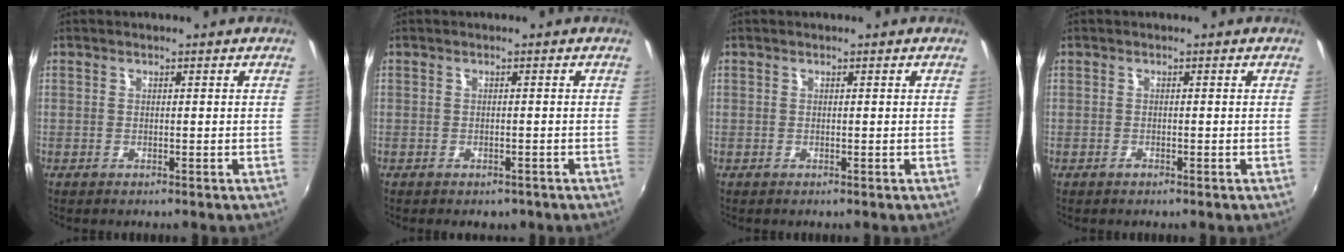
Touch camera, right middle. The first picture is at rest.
{"total": 2.6, "force": [-1.8, 1.6, 1.0], "torque": [-0.020, -0.010, -0.022]}
{"total": 0.0}
{"total": 0.6, "force": [-0.5, 0.3, 0.1], "torque": [-0.002, -0.002, -0.012]}